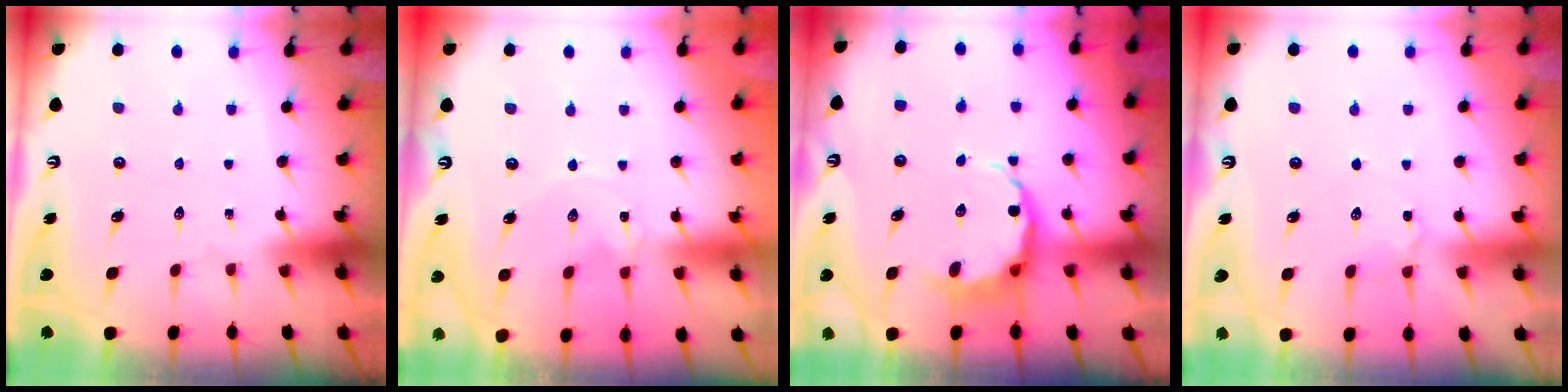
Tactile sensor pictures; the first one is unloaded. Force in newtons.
{"total": 1.1, "press": 1.1, "slide": 0.1}
{"total": 7.6, "press": 7.2, "slide": 2.4}
{"total": 3.7, "press": 3.6, "slide": 0.4}